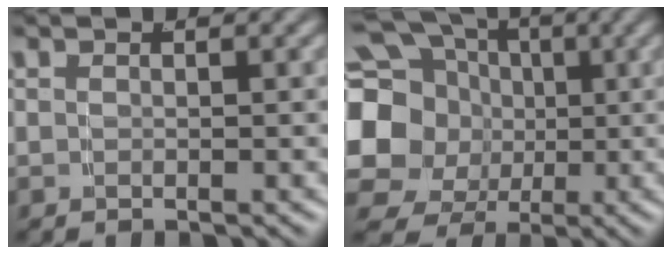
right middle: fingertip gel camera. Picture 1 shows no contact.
{"total": 13.8, "force": [1.5, 11.8, 7.1], "torque": [-0.138, -0.020, 0.012]}